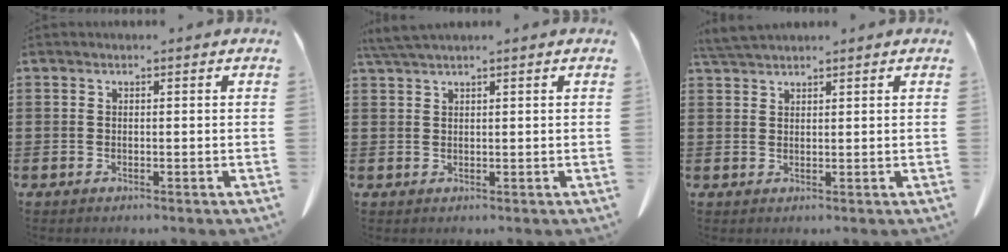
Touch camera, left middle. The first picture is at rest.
{"total": 2.4, "force": [2.0, -0.1, 1.3], "torque": [-0.030, -0.001, 0.039]}
{"total": 3.1, "force": [2.9, 0.2, 1.1], "torque": [-0.030, -0.004, 0.058]}